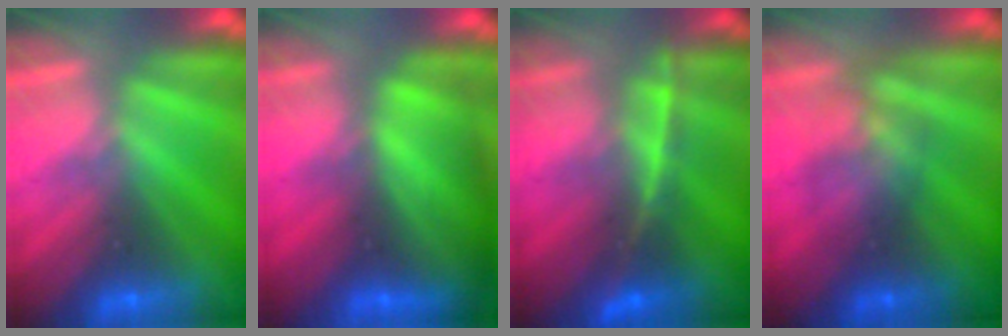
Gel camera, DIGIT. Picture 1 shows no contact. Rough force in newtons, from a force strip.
{"total": 8.5}
{"total": 2.4}
{"total": 3.5}